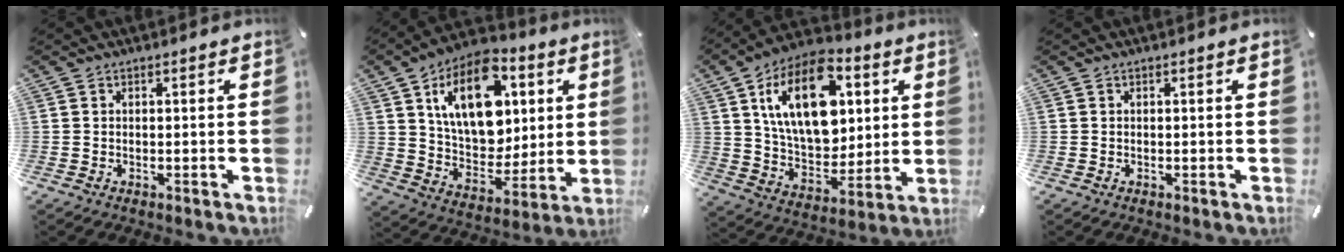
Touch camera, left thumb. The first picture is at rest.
{"total": 19.5, "force": [7.5, 13.1, 12.4], "torque": [-0.197, -0.025, 0.133]}
{"total": 21.2, "force": [7.1, 13.5, 14.7], "torque": [-0.264, -0.022, 0.122]}
{"total": 0.0}